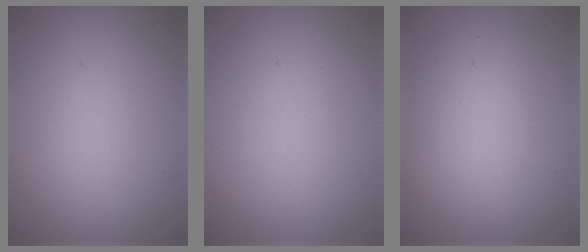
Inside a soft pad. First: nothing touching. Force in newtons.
{"total": 0.0}
{"total": 3.4, "press": 3.3, "slide": 0.2}